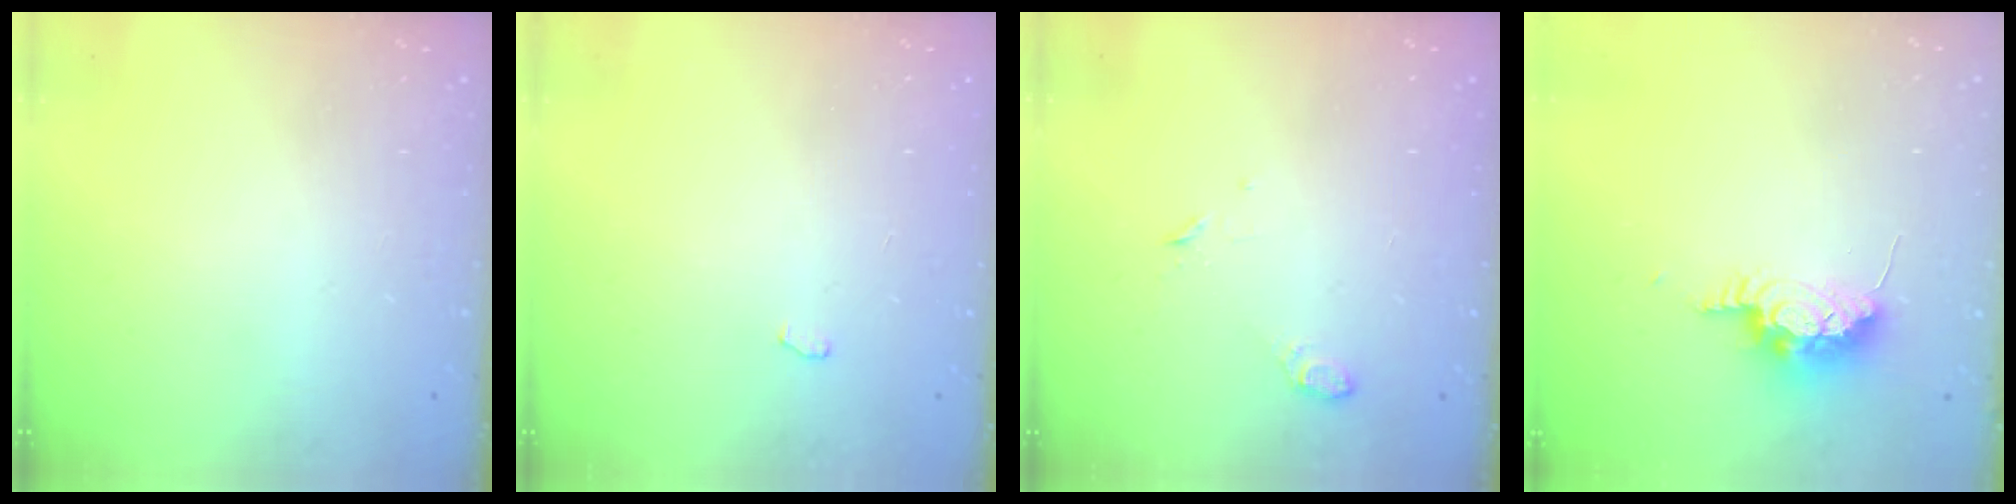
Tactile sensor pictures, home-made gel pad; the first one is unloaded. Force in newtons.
{"total": 7.7, "press": 4.0, "slide": 6.6}
{"total": 4.0, "press": 4.0, "slide": 0.6}
{"total": 8.2, "press": 8.0, "slide": 2.1}